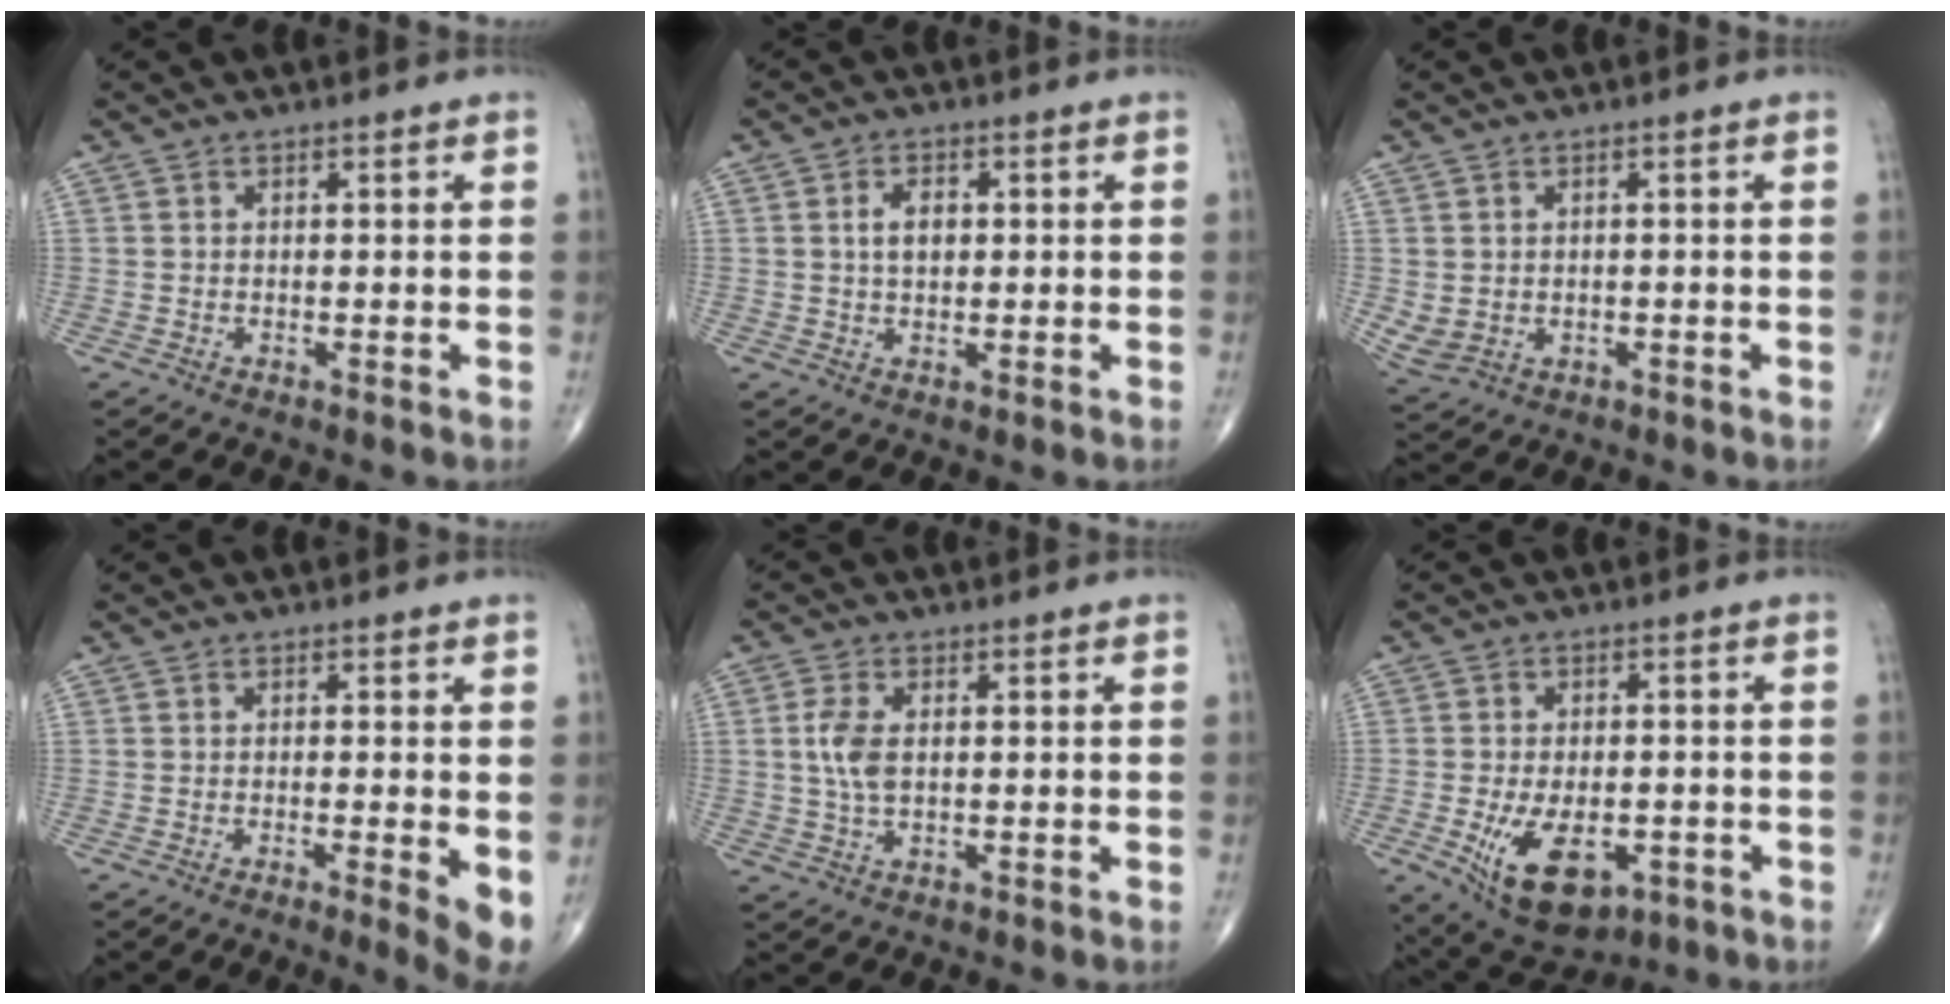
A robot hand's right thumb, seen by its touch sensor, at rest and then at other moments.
{"total": 3.9, "force": [0.6, 2.4, 3.0], "torque": [-0.047, 0.002, 0.010]}
{"total": 3.9, "force": [-0.4, 3.2, 2.2], "torque": [-0.044, -0.001, 0.008]}
{"total": 4.9, "force": [-0.8, 0.7, 4.8], "torque": [-0.073, -0.015, -0.018]}
{"total": 5.2, "force": [0.6, 2.8, 4.4], "torque": [-0.097, 0.002, 0.010]}
{"total": 12.9, "force": [-4.5, 7.2, 9.7], "torque": [-0.149, 0.003, -0.054]}